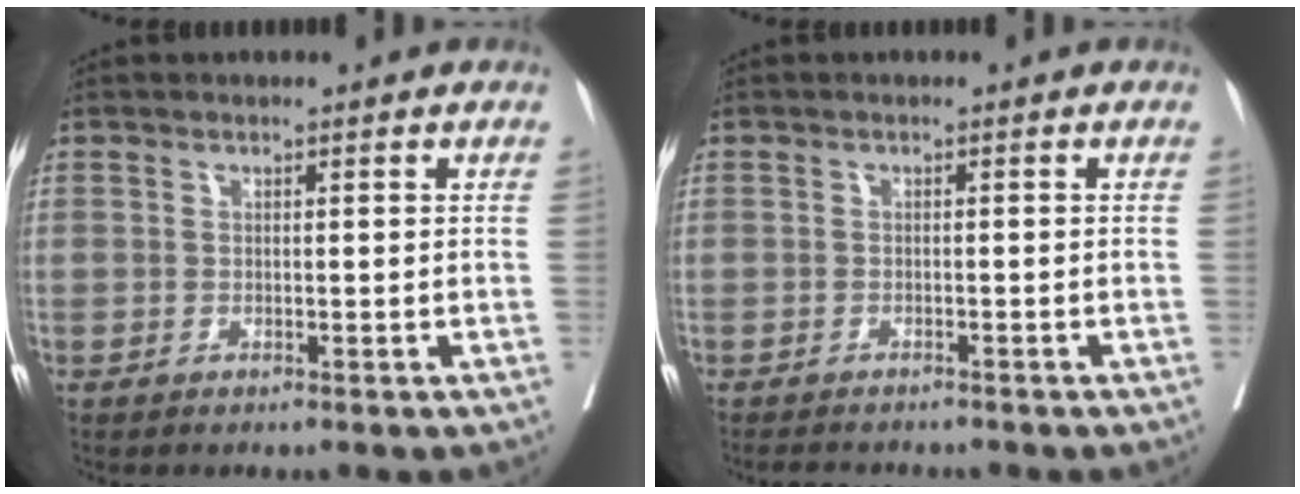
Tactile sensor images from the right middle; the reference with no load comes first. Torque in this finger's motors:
{"motor_torque": [0.21, -0.29, -0.01, -0.01]}